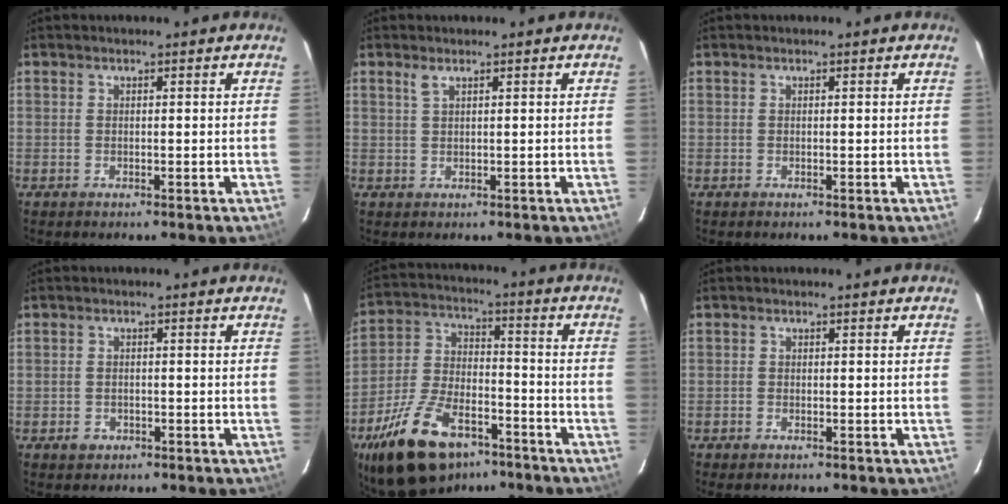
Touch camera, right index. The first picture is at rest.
{"total": 1.2, "force": [0.8, 0.2, 0.9], "torque": [-0.019, 0.003, 0.017]}
{"total": 0.0}
{"total": 2.1, "force": [-1.1, 1.6, 0.6], "torque": [-0.012, 0.002, -0.014]}
{"total": 20.2, "force": [-13.4, 9.7, 11.7], "torque": [-0.239, -0.007, -0.228]}
{"total": 0.8, "force": [-0.7, 0.4, 0.2], "torque": [-0.007, -0.002, -0.014]}